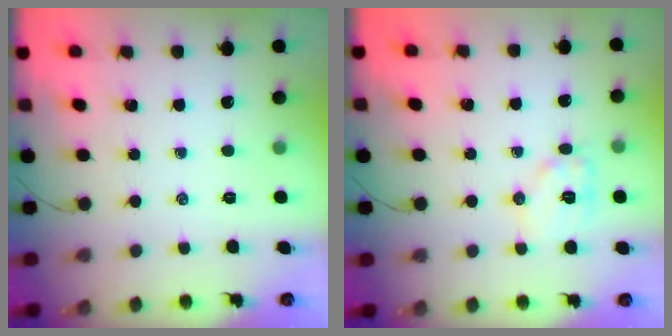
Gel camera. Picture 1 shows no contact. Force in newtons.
{"total": 10.0, "press": 10.0, "slide": 0.2}